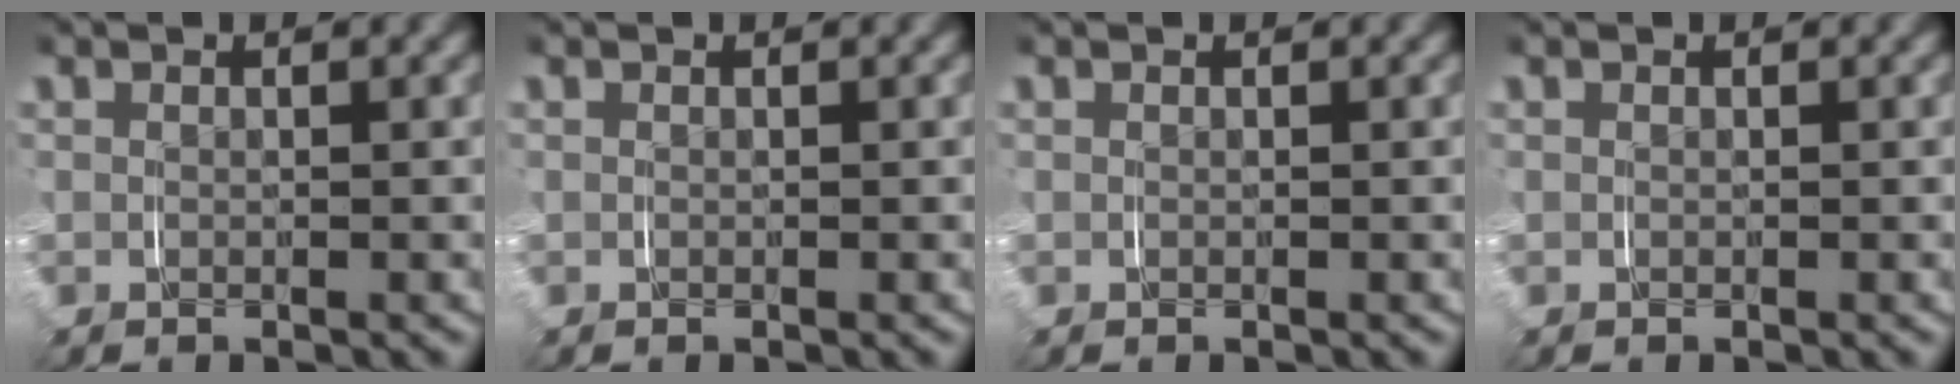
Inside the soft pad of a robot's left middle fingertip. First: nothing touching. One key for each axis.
{"total": 0.0}
{"total": 0.0}
{"total": 0.0}